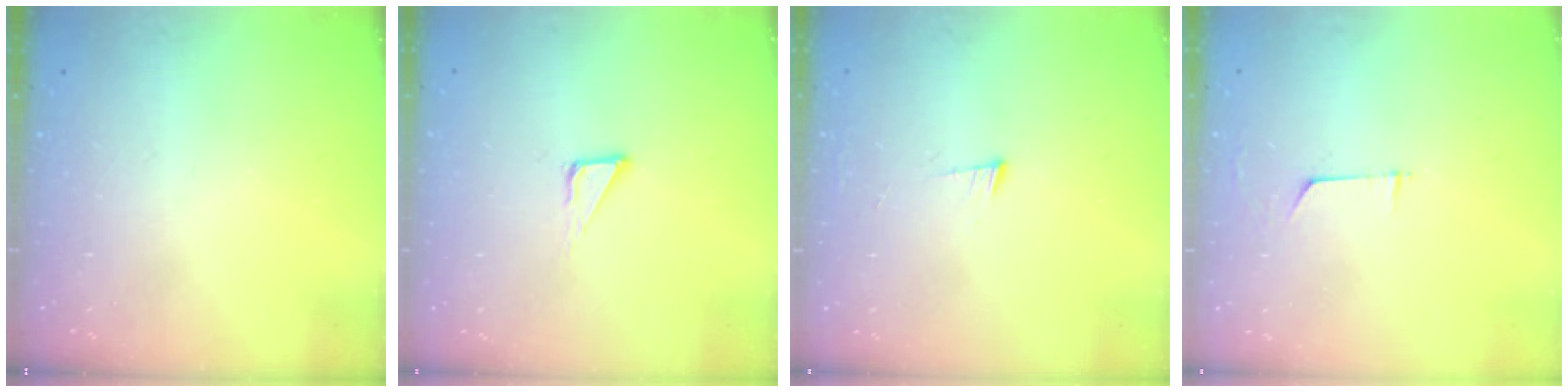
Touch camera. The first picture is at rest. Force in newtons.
{"total": 3.4, "press": 3.4, "slide": 0.2}
{"total": 3.6, "press": 3.5, "slide": 0.5}
{"total": 3.7, "press": 3.6, "slide": 0.4}